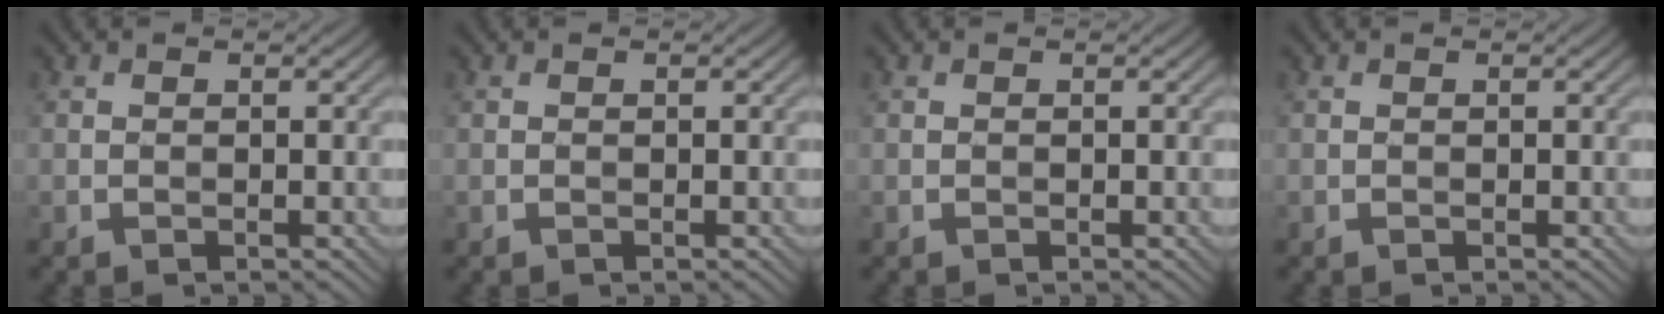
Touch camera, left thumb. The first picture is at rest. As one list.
[{"total": 0.0}, {"total": 0.0}, {"total": 0.0}]